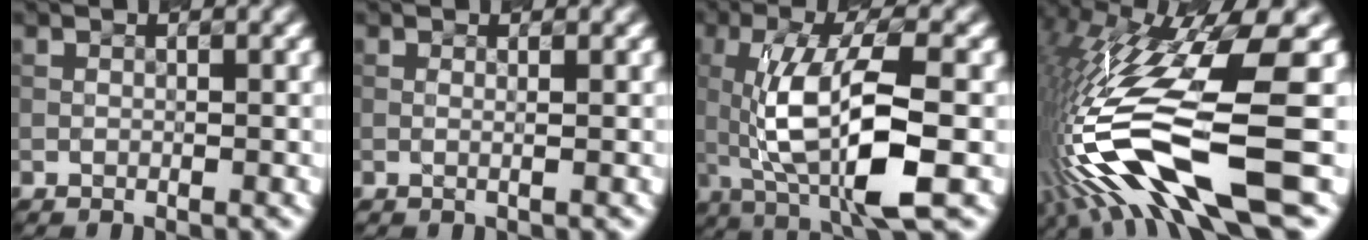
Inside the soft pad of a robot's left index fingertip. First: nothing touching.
{"total": 1.2, "force": [0.4, 0.5, 1.0], "torque": [-0.010, -0.009, -0.006]}
{"total": 9.6, "force": [-1.3, 2.8, 9.1], "torque": [-0.170, 0.002, -0.021]}
{"total": 14.1, "force": [-3.0, 2.9, 13.5], "torque": [-0.271, 0.002, -0.037]}